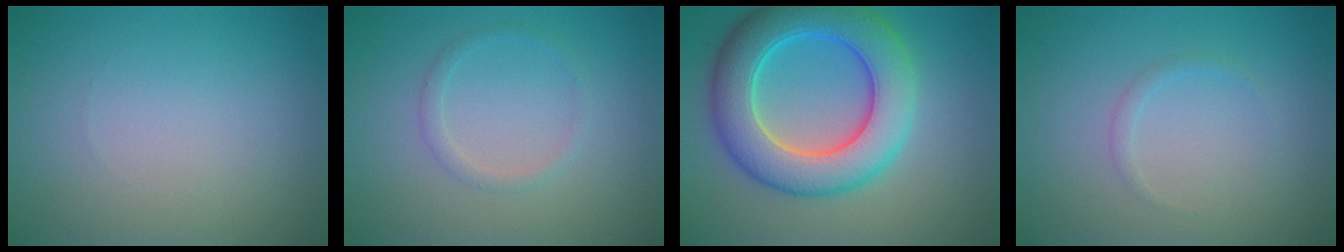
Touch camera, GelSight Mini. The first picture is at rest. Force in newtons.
{"total": 1.2, "press": 1.2, "slide": 0.0}
{"total": 9.0, "press": 9.0, "slide": 0.3}
{"total": 0.8, "press": 0.8, "slide": 0.1}